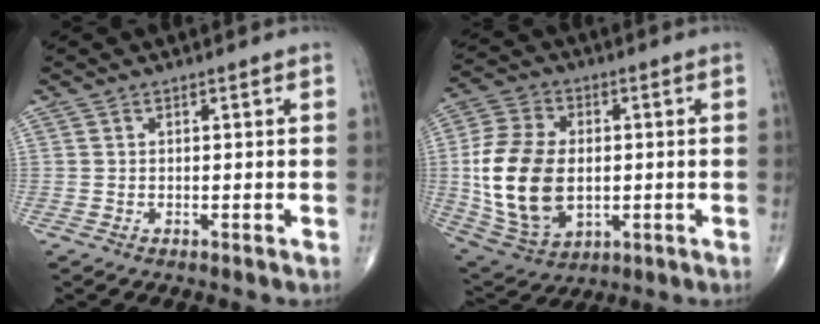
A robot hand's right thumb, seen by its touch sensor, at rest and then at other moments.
{"total": 18.5, "force": [-0.7, 12.0, 14.0], "torque": [-0.271, -0.005, 0.000]}